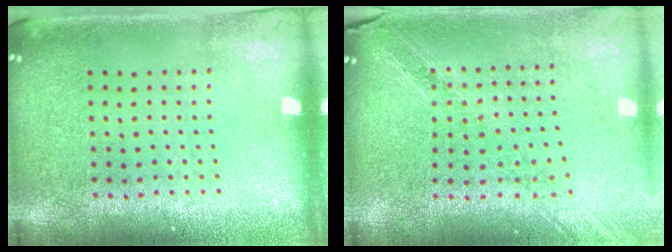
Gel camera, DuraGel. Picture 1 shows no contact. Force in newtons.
{"total": 1.1, "press": 1.1, "slide": 0.0}